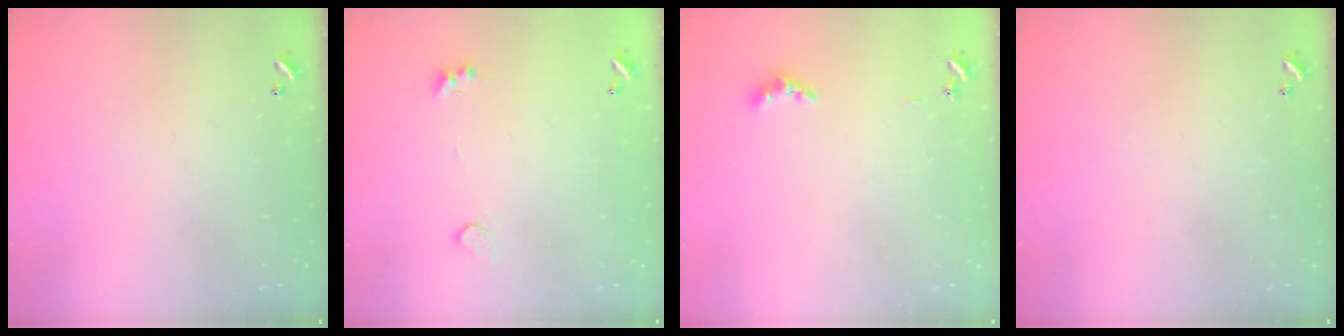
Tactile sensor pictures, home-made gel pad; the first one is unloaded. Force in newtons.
{"total": 1.4, "press": 1.1, "slide": 0.9}
{"total": 5.4, "press": 5.4, "slide": 0.6}
{"total": 0.0}